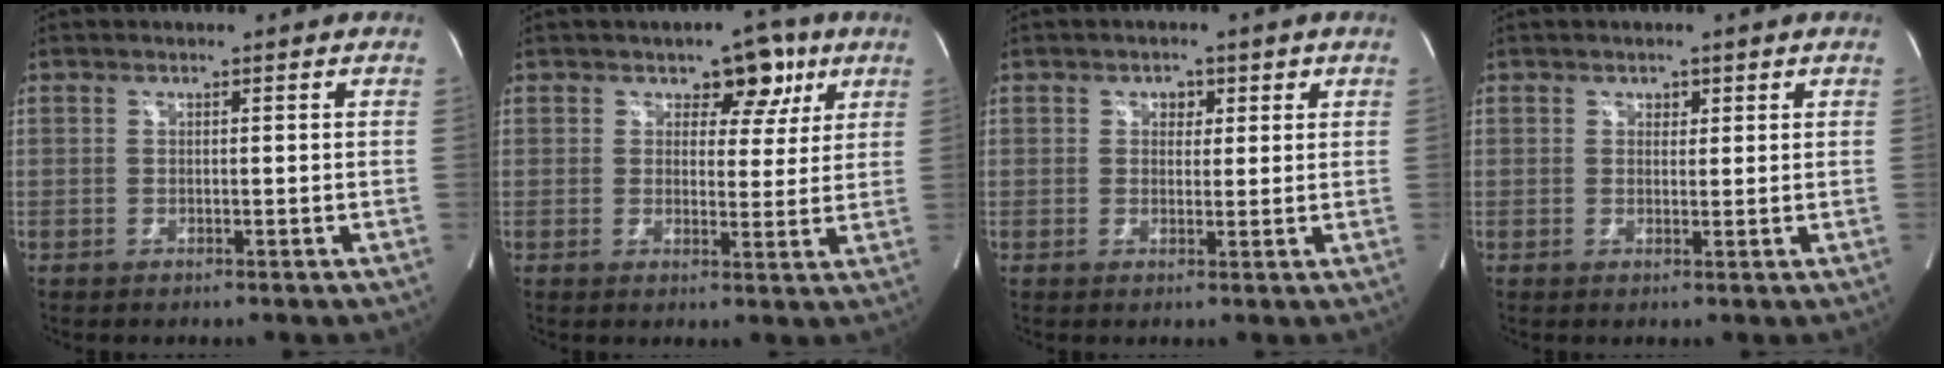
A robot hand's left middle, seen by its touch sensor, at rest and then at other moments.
{"total": 6.0, "force": [3.2, 3.9, 3.3], "torque": [-0.022, 0.012, 0.039]}
{"total": 2.4, "force": [1.0, 1.8, 1.1], "torque": [-0.011, 0.006, 0.012]}
{"total": 1.5, "force": [0.8, 1.1, 0.5], "torque": [-0.003, 0.000, 0.012]}